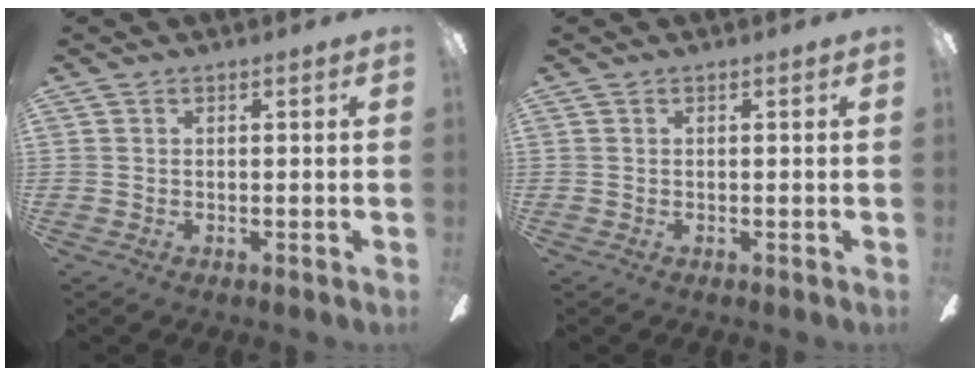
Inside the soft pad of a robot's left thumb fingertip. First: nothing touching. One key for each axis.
{"total": 0.0}